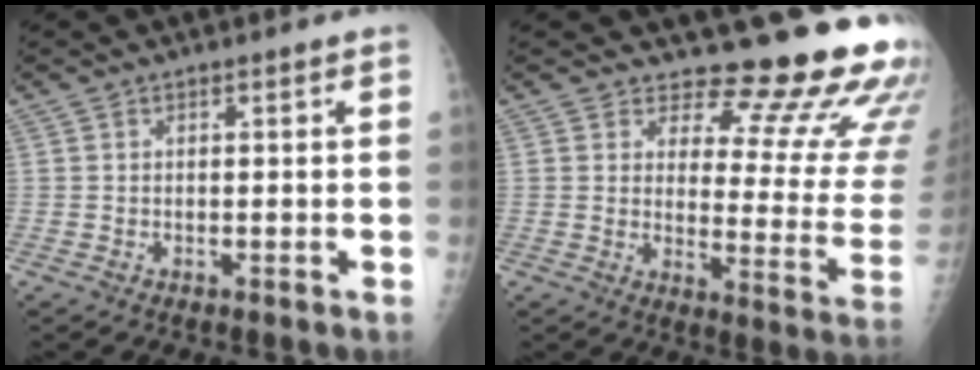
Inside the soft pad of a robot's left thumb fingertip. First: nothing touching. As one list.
[{"total": 18.1, "force": [14.7, 6.3, 8.5], "torque": [-0.054, -0.132, 0.166]}]